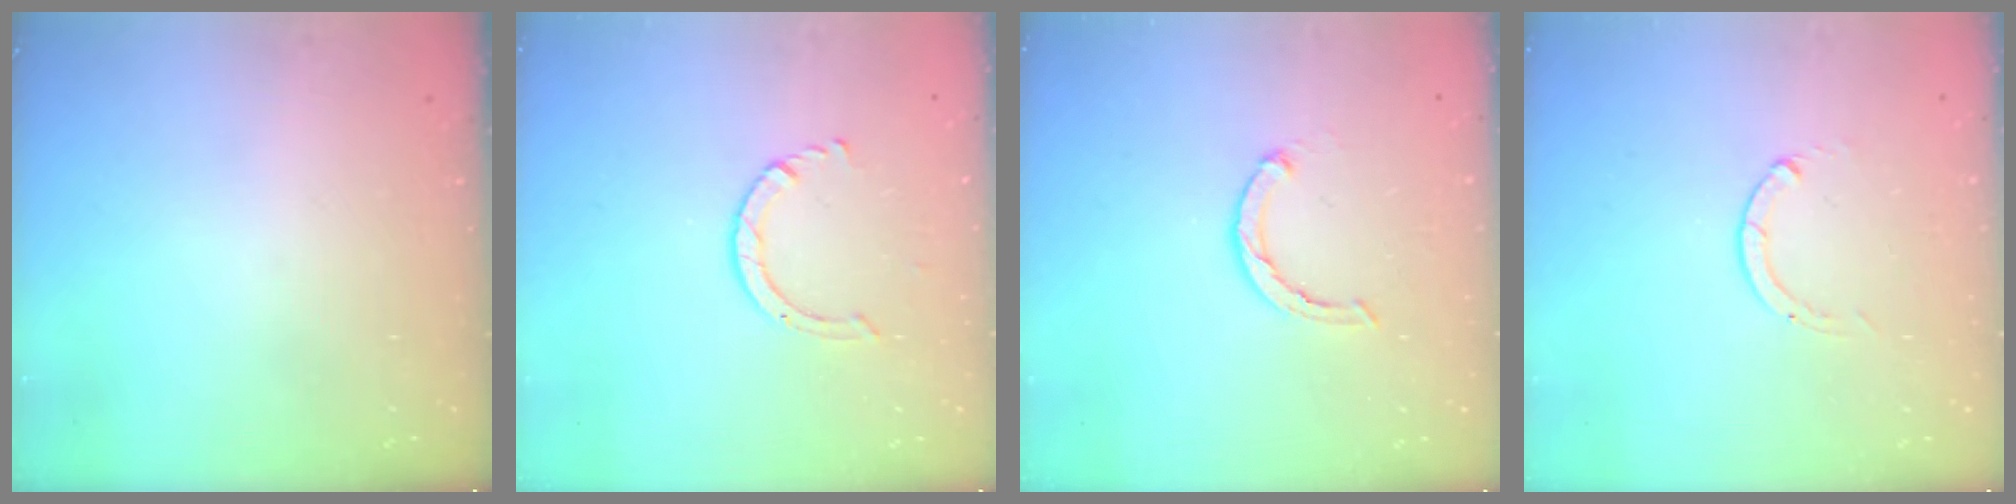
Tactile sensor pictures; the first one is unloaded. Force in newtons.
{"total": 4.4, "press": 4.3, "slide": 0.4}
{"total": 3.1, "press": 3.0, "slide": 0.5}
{"total": 0.0}